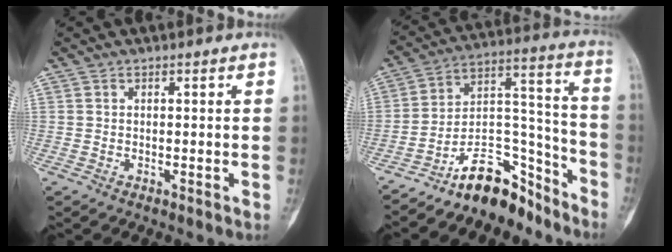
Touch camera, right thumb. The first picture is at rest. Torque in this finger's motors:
{"motor_torque": [2.18, 0.52, 0.92, -1.40, 0.07]}